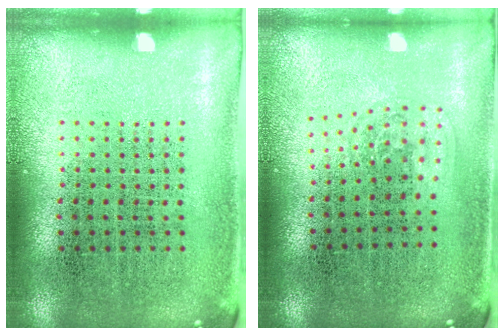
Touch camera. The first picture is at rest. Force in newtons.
{"total": 0.9, "press": 0.7, "slide": 0.6}